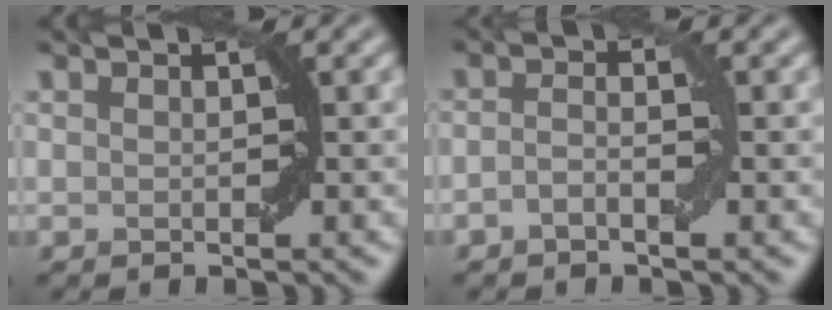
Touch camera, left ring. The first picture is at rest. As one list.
[{"total": 1.4, "force": [-0.6, 0.4, 1.1], "torque": [-0.024, 0.003, -0.015]}]